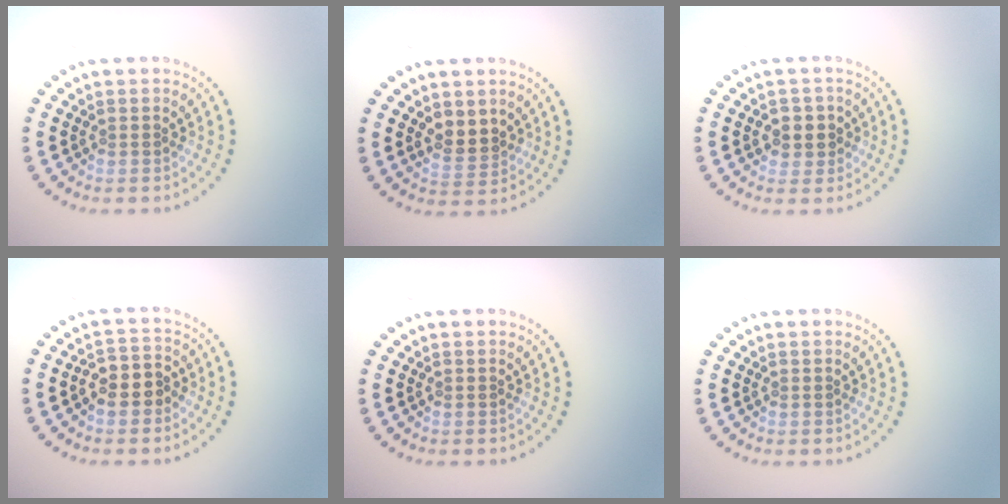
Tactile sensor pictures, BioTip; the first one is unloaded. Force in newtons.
{"total": 2.4, "press": 2.2, "slide": 0.9}
{"total": 2.3, "press": 2.1, "slide": 0.8}
{"total": 2.7, "press": 2.4, "slide": 1.1}
{"total": 0.0}
{"total": 0.0}